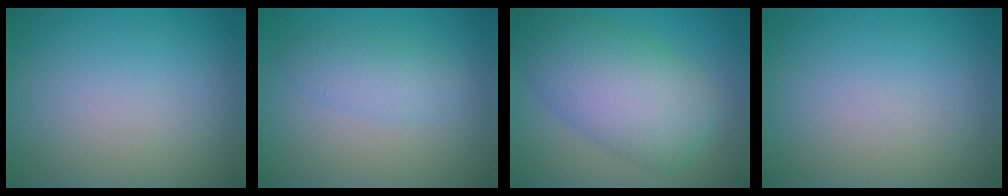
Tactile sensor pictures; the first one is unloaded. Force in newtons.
{"total": 2.3, "press": 2.3, "slide": 0.1}
{"total": 8.5, "press": 8.5, "slide": 0.4}
{"total": 0.0}